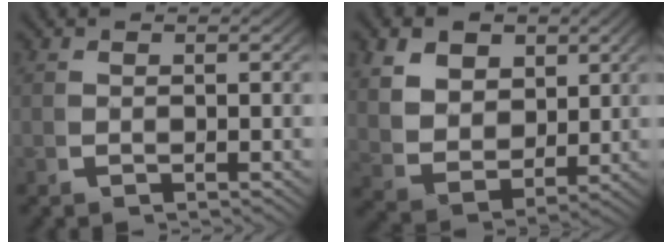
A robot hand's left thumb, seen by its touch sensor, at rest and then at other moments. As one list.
[{"total": 7.8, "force": [1.2, 6.0, 4.8], "torque": [-0.116, -0.038, 0.034]}]